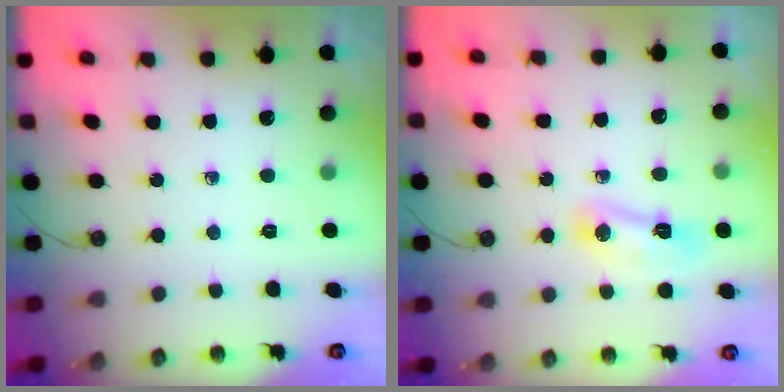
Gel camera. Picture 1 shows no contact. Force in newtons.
{"total": 6.8, "press": 6.7, "slide": 0.9}